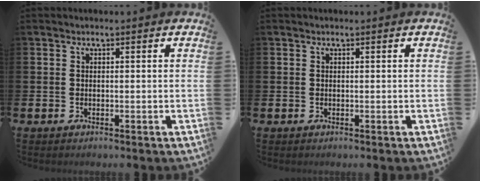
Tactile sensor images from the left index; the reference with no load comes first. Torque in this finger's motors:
{"motor_torque": [-0.66, -1.48, -0.61, -0.09]}